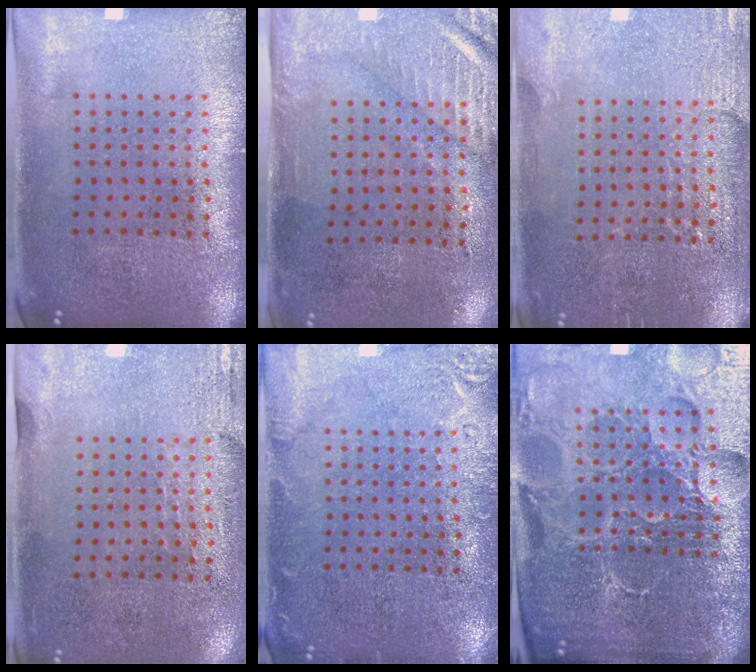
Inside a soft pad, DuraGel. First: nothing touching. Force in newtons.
{"total": 3.0, "press": 2.4, "slide": 1.6}
{"total": 2.9, "press": 2.8, "slide": 0.6}
{"total": 2.9, "press": 2.5, "slide": 1.5}
{"total": 2.9, "press": 2.9, "slide": 0.4}
{"total": 6.2, "press": 5.6, "slide": 2.7}